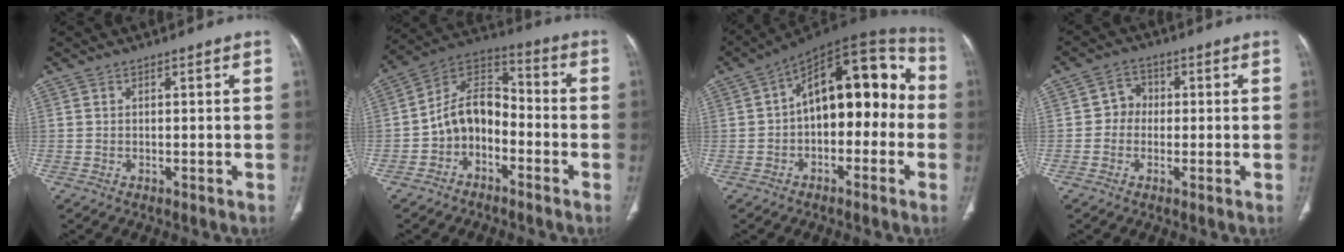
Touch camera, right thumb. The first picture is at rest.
{"total": 10.6, "force": [-3.6, 7.6, 6.6], "torque": [-0.093, 0.067, -0.078]}
{"total": 18.4, "force": [-0.5, 10.3, 15.2], "torque": [-0.179, 0.058, -0.018]}
{"total": 3.9, "force": [-0.4, 3.5, 1.5], "torque": [0.001, 0.013, -0.017]}